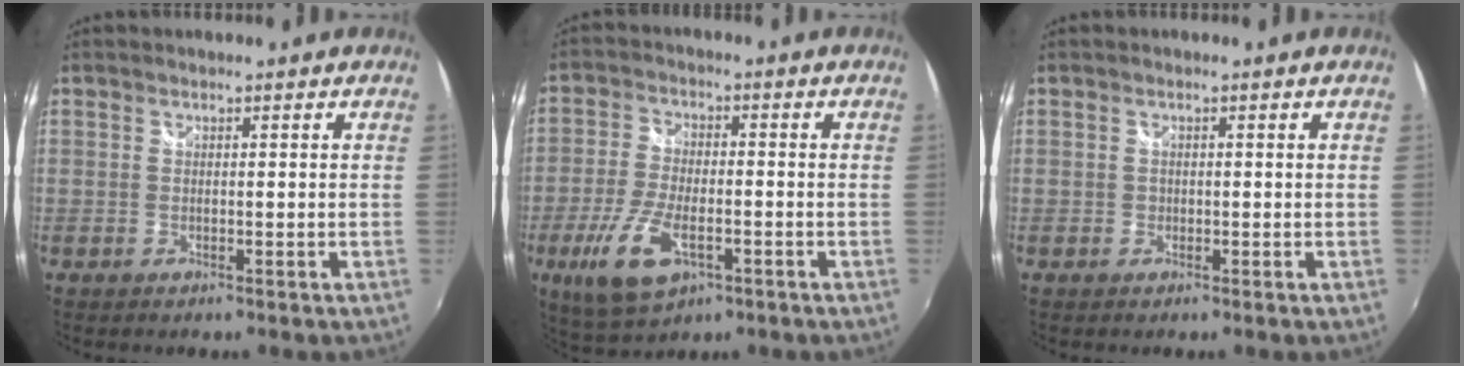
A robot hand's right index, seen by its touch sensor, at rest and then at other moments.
{"total": 11.6, "force": [-4.9, 5.3, 9.1], "torque": [-0.198, -0.016, -0.086]}
{"total": 0.7, "force": [-0.3, 0.6, -0.1], "torque": [0.002, -0.002, -0.005]}